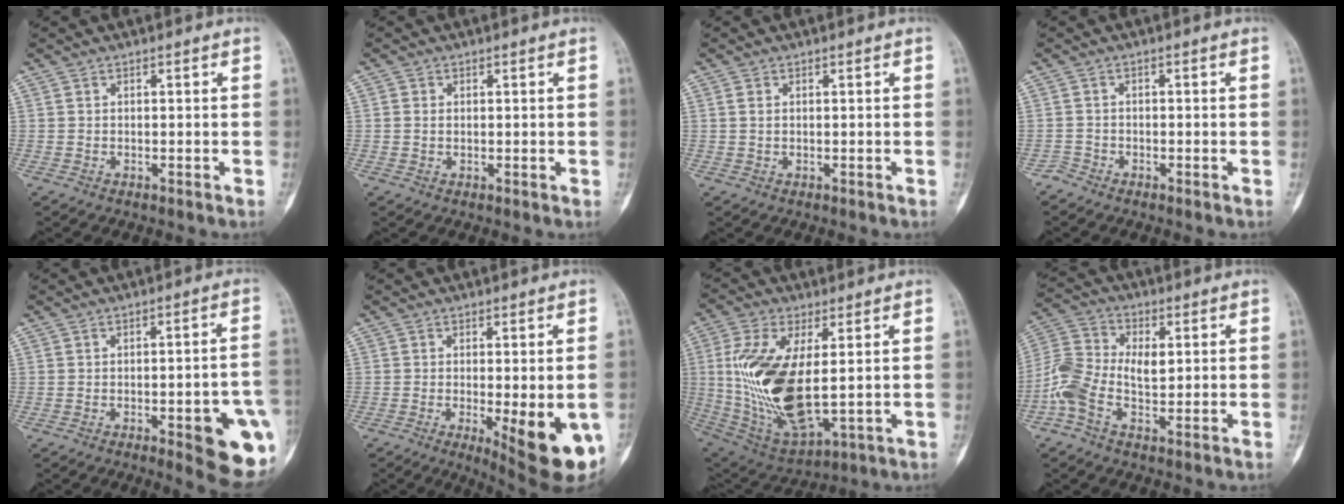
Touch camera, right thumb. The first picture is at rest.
{"total": 1.0, "force": [0.1, 0.9, 0.4], "torque": [-0.008, 0.002, 0.003]}
{"total": 1.3, "force": [0.4, 0.8, 1.0], "torque": [-0.023, 0.001, 0.010]}
{"total": 1.4, "force": [-1.2, 0.6, -0.3], "torque": [0.010, 0.000, -0.028]}
{"total": 13.6, "force": [-4.4, 3.7, 12.3], "torque": [-0.109, 0.016, -0.039]}
{"total": 12.9, "force": [-4.1, 3.8, 11.6], "torque": [-0.122, -0.016, -0.044]}
{"total": 19.4, "force": [1.4, 8.9, 17.2], "torque": [-0.350, -0.016, 0.045]}
{"total": 9.9, "force": [-0.6, 5.7, 8.1], "torque": [-0.169, 0.025, -0.017]}